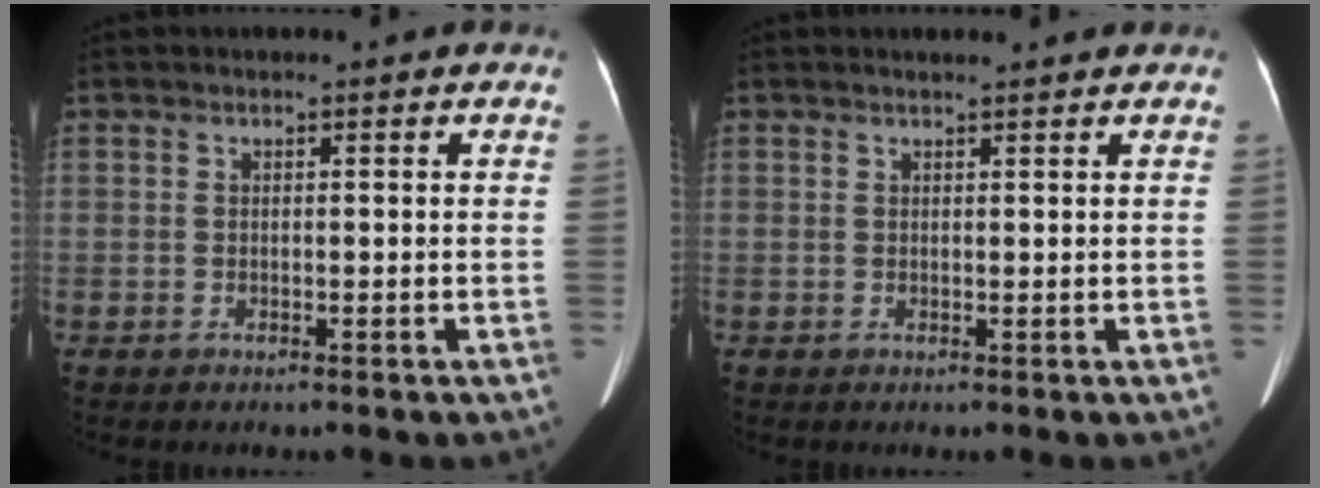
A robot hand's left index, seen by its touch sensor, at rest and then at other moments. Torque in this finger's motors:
{"motor_torque": [-0.11, -0.06, -0.09, 0.01]}